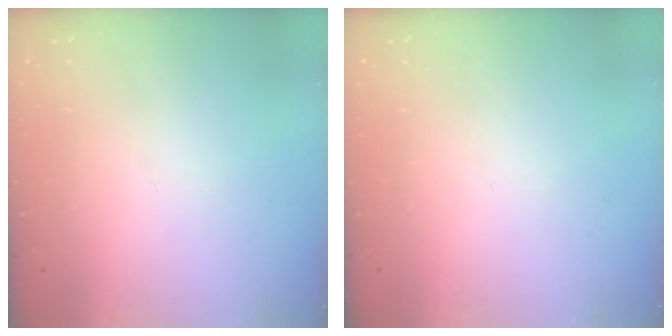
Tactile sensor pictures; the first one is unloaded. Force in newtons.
{"total": 0.0}